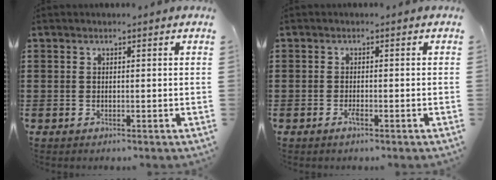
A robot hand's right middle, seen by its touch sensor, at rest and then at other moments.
{"total": 1.3, "force": [-0.8, 0.2, 1.0], "torque": [-0.021, -0.002, -0.013]}